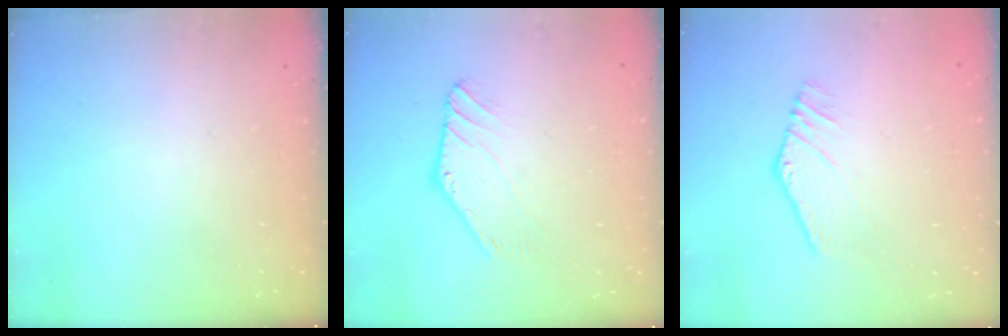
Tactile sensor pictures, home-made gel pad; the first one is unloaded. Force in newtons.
{"total": 1.3, "press": 1.3, "slide": 0.1}
{"total": 4.0, "press": 4.0, "slide": 0.1}